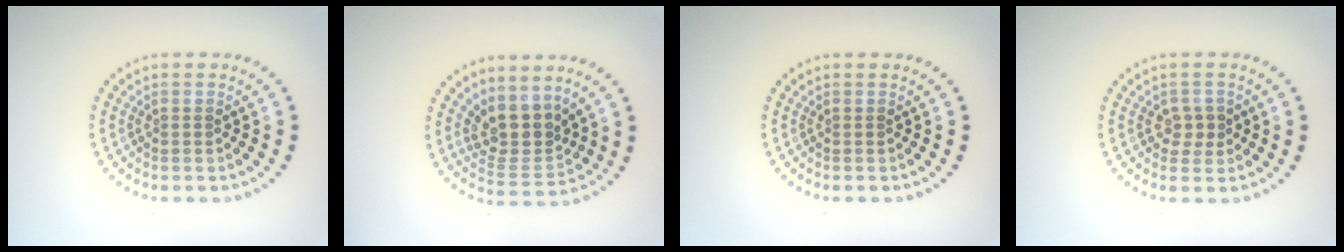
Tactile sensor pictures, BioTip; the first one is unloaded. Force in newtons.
{"total": 3.8, "press": 3.0, "slide": 2.2}
{"total": 0.0}
{"total": 1.8, "press": 1.7, "slide": 0.5}